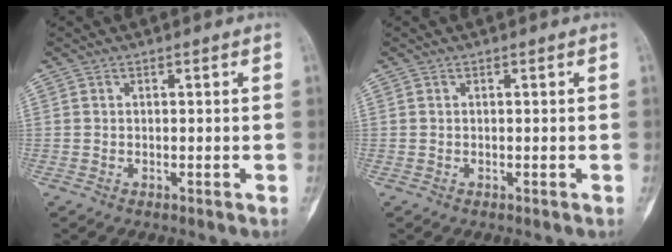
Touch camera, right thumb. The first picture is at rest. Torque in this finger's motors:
{"motor_torque": [0.00, 0.00, 0.11, 0.09, 0.07]}